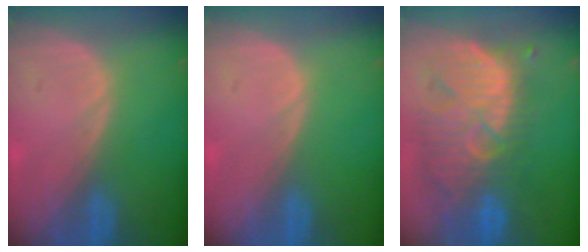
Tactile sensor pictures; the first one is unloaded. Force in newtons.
{"total": 0.0}
{"total": 12.1, "press": 11.0, "slide": 4.9}